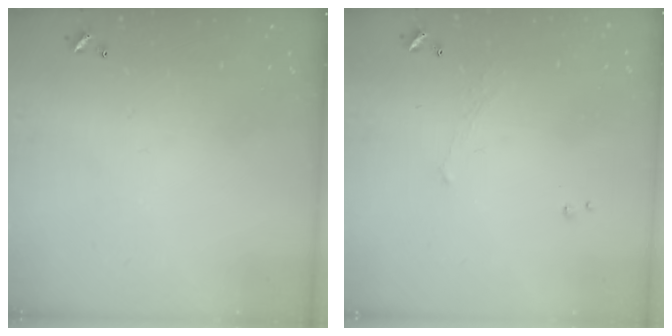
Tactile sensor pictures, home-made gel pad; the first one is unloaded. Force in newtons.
{"total": 1.1, "press": 1.0, "slide": 0.6}